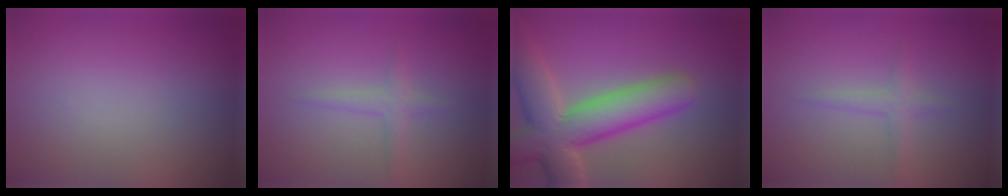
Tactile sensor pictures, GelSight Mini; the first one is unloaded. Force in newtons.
{"total": 1.5, "press": 1.5, "slide": 0.1}
{"total": 9.7, "press": 9.7, "slide": 1.0}
{"total": 1.5, "press": 1.5, "slide": 0.1}